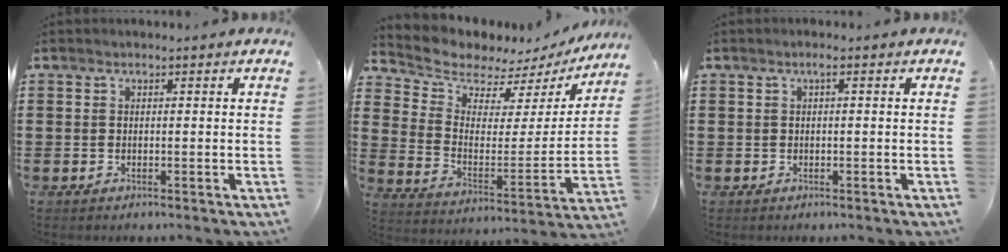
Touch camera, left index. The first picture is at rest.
{"total": 5.6, "force": [5.2, 2.0, 0.4], "torque": [-0.049, -0.046, 0.087]}
{"total": 1.0, "force": [0.0, 0.1, 1.0], "torque": [-0.019, 0.000, 0.000]}